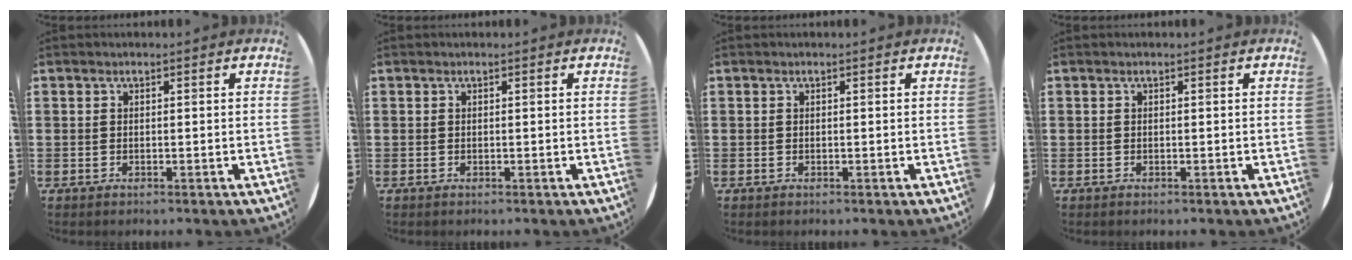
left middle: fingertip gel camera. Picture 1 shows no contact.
{"total": 0.0}
{"total": 0.0}
{"total": 0.0}